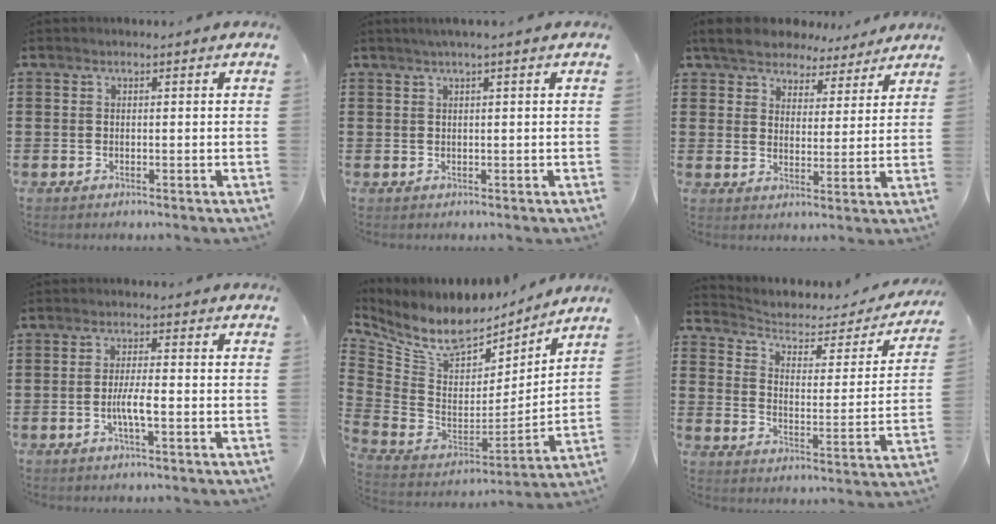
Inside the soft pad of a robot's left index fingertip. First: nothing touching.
{"total": 1.2, "force": [0.6, -0.2, 1.0], "torque": [-0.018, 0.000, 0.010]}
{"total": 5.7, "force": [5.5, 1.7, 0.6], "torque": [-0.043, -0.023, 0.097]}
{"total": 3.8, "force": [-1.0, 0.5, 3.7], "torque": [-0.071, -0.003, -0.020]}
{"total": 8.6, "force": [7.0, 3.5, 3.6], "torque": [-0.111, -0.056, 0.124]}
{"total": 3.1, "force": [1.9, 1.8, 1.6], "torque": [-0.046, -0.013, 0.025]}